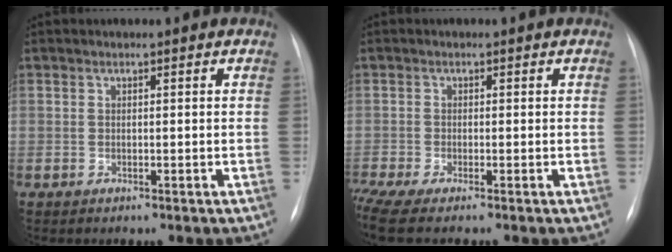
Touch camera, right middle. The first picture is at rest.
{"total": 5.6, "force": [-4.4, 0.0, 3.4], "torque": [-0.071, -0.006, -0.081]}